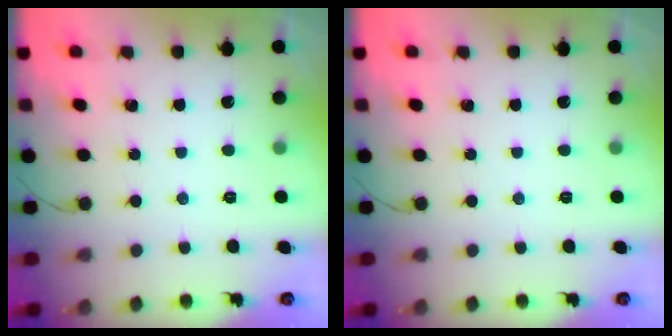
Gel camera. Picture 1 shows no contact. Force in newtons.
{"total": 0.0}